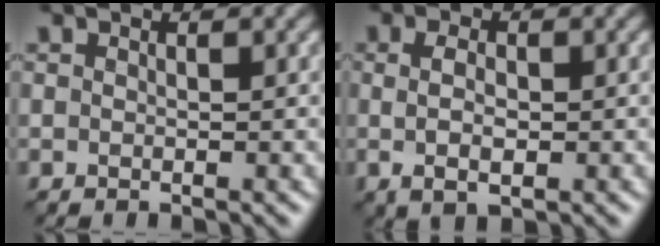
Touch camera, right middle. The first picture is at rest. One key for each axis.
{"total": 2.5, "fx": -0.1, "fy": 1.2, "fz": 2.1, "tx": -0.046, "ty": -0.001, "tz": 0.003}